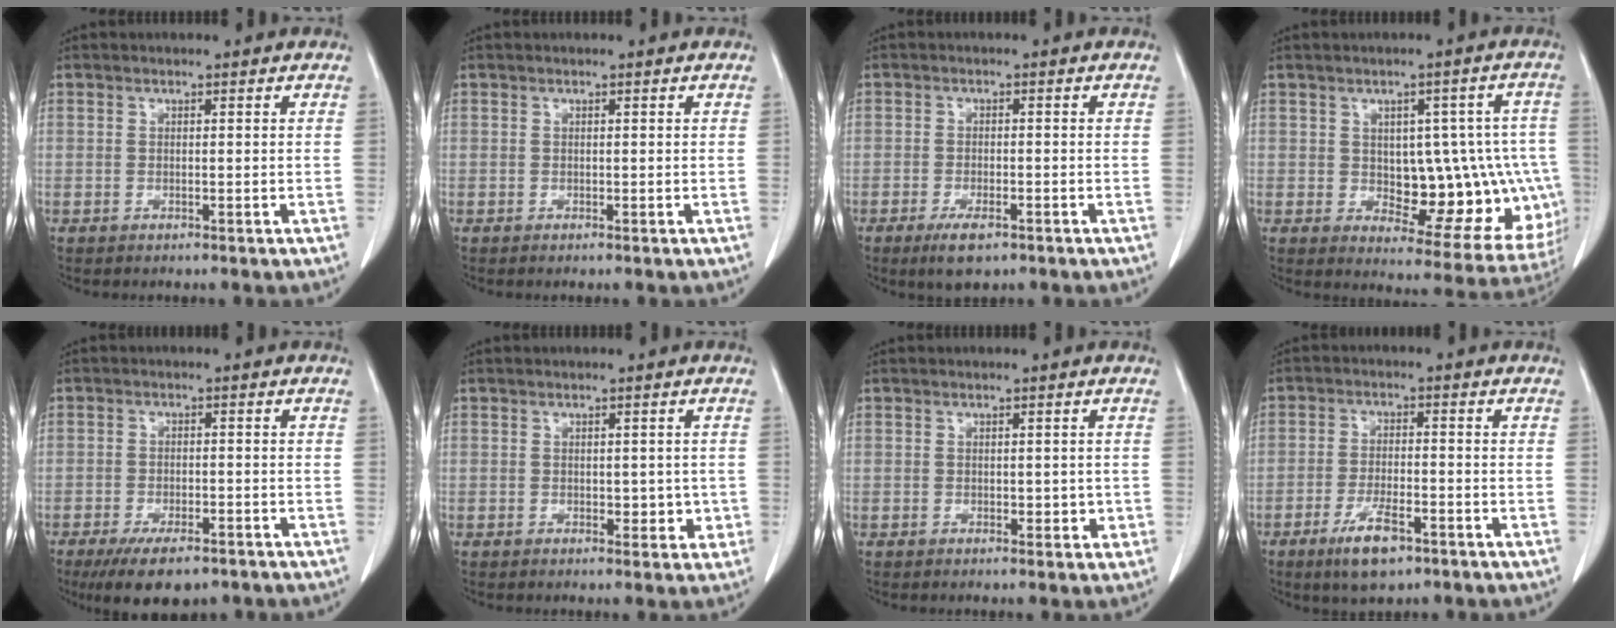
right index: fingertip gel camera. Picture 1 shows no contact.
{"total": 0.0}
{"total": 4.4, "force": [-2.7, 1.3, 3.2], "torque": [-0.062, -0.006, -0.038]}
{"total": 15.3, "force": [-1.2, 7.5, 13.3], "torque": [-0.127, 0.024, 0.008]}
{"total": 8.2, "force": [-5.9, 3.0, 4.8], "torque": [-0.074, -0.008, -0.091]}
{"total": 2.8, "force": [-0.3, 1.8, 2.2], "torque": [-0.018, 0.002, 0.002]}
{"total": 1.9, "force": [-0.2, 1.2, 1.4], "torque": [-0.013, 0.001, 0.000]}
{"total": 7.0, "force": [-4.1, 1.9, 5.3], "torque": [-0.102, -0.009, -0.064]}